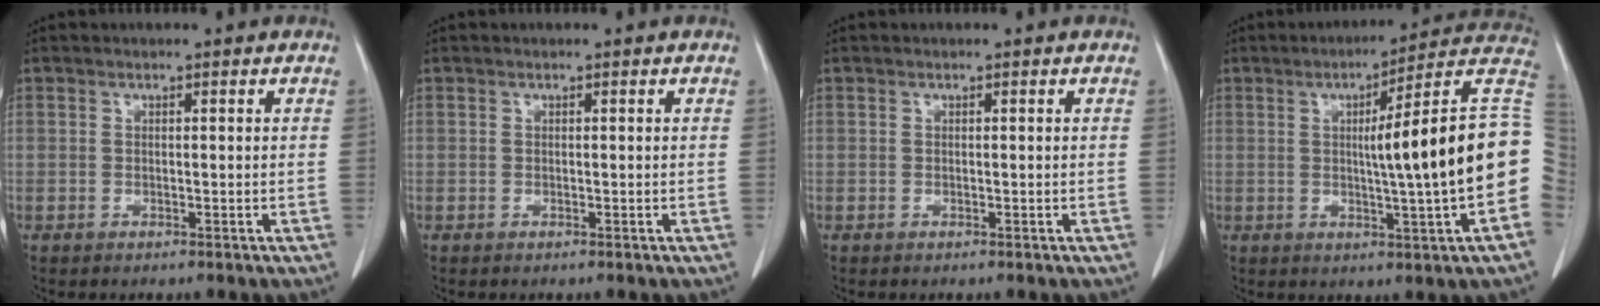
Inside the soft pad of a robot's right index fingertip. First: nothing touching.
{"total": 0.0}
{"total": 0.0}
{"total": 17.8, "force": [-0.4, -0.8, 17.8], "torque": [-0.192, 0.026, -0.013]}